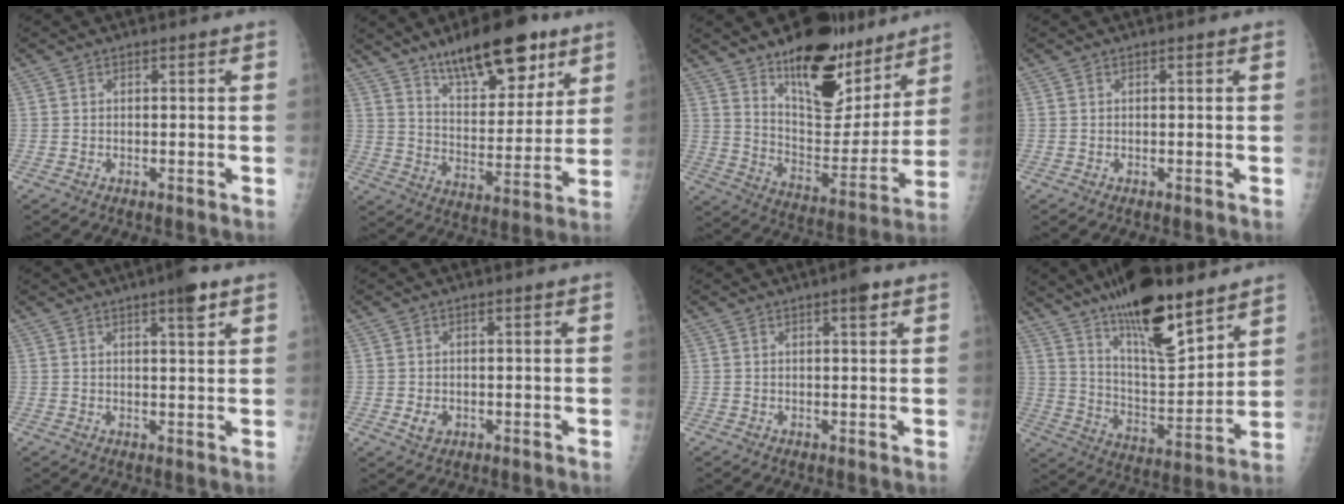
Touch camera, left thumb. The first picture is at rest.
{"total": 17.6, "force": [11.6, 6.7, 11.5], "torque": [-0.132, -0.064, 0.191]}
{"total": 21.8, "force": [14.9, 9.9, 12.5], "torque": [-0.130, -0.099, 0.237]}
{"total": 0.0}
{"total": 4.5, "force": [2.7, 0.7, 3.5], "torque": [-0.046, -0.011, 0.037]}
{"total": 2.3, "force": [-0.3, 1.8, 1.3], "torque": [-0.017, -0.002, 0.001]}
{"total": 2.4, "force": [1.4, 0.6, 1.9], "torque": [-0.023, -0.004, 0.017]}
{"total": 20.5, "force": [14.2, 6.1, 13.5], "torque": [-0.201, -0.078, 0.246]}